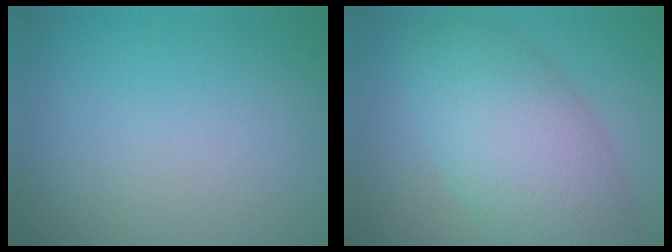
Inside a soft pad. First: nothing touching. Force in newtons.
{"total": 8.2, "press": 8.2, "slide": 0.3}